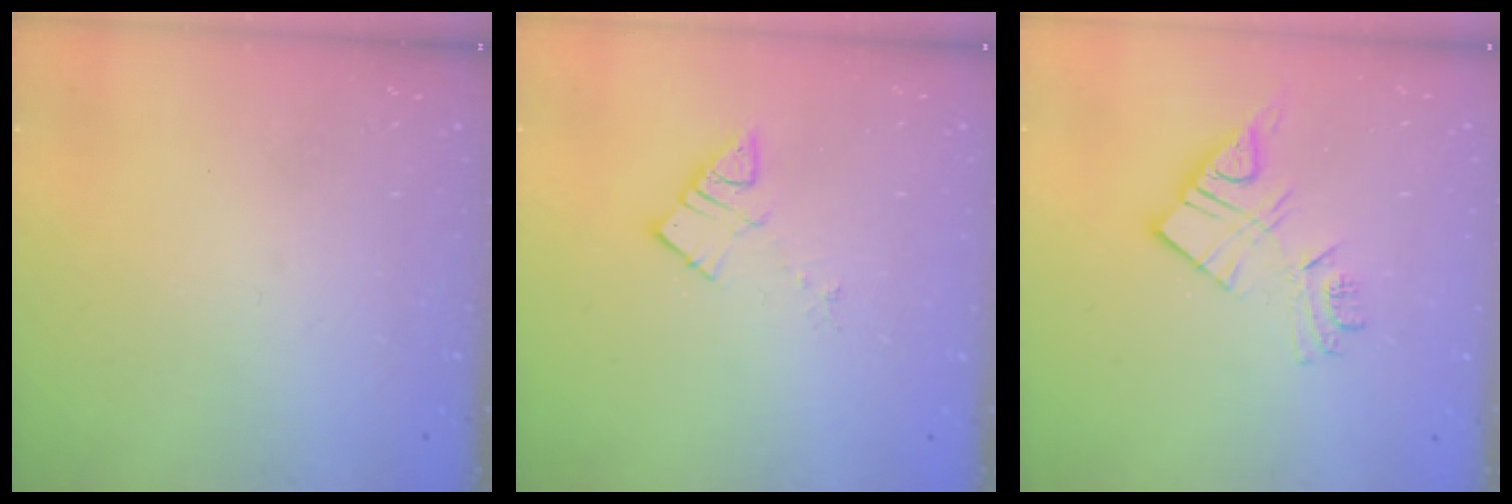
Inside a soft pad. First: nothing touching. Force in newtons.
{"total": 5.8, "press": 5.8, "slide": 0.0}
{"total": 10.8, "press": 10.7, "slide": 0.9}